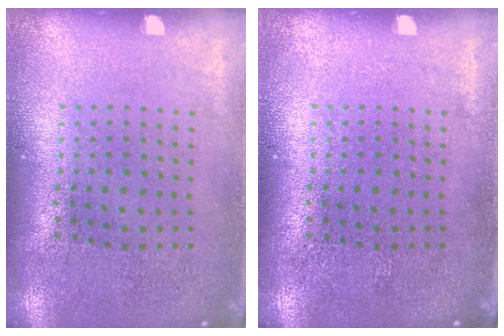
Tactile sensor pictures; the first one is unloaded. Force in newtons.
{"total": 0.0}